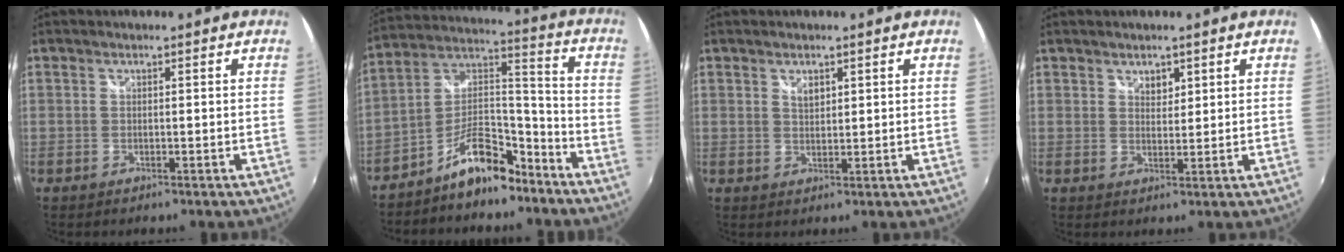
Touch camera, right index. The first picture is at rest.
{"total": 11.9, "force": [-8.5, 4.5, 7.0], "torque": [-0.132, 0.049, -0.139]}
{"total": 2.2, "force": [1.2, 1.2, 1.3], "torque": [-0.017, 0.001, 0.022]}
{"total": 2.3, "force": [1.5, 1.5, 0.8], "torque": [-0.008, 0.002, 0.026]}